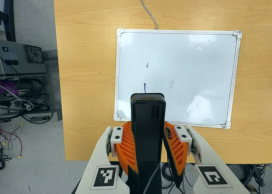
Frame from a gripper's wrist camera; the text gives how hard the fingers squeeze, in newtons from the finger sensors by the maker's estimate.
{"total": 6.7, "left": 5.8, "right": 7.5}